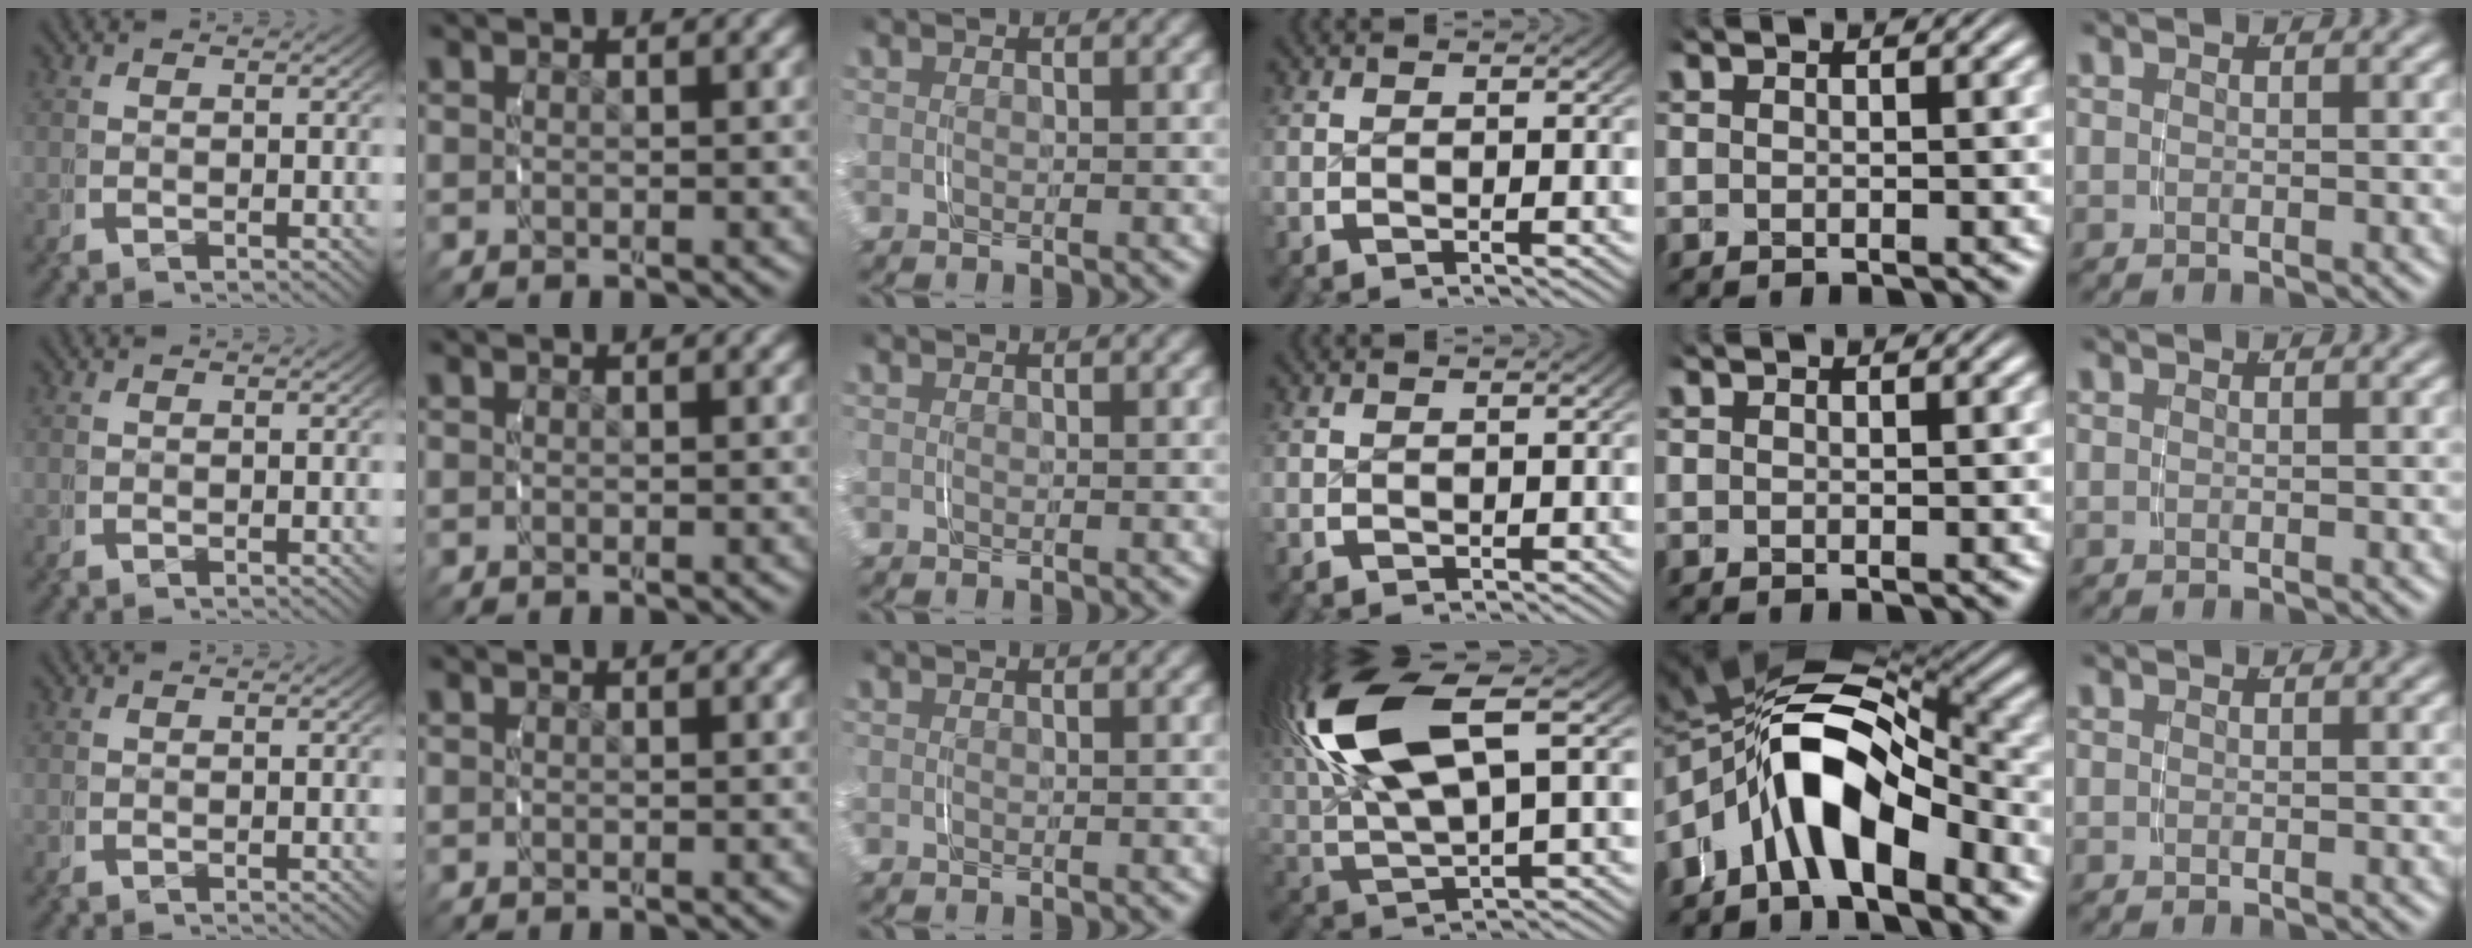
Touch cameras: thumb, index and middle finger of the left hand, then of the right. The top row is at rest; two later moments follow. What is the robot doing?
{"motion": "grasp_and_lifting", "object": "fork"}